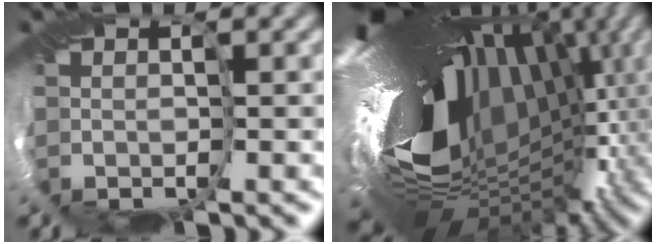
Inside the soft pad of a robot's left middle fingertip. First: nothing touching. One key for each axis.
{"total": 17.7, "fx": 0.4, "fy": 9.0, "fz": 15.2, "tx": -0.229, "ty": -0.025, "tz": 0.007}